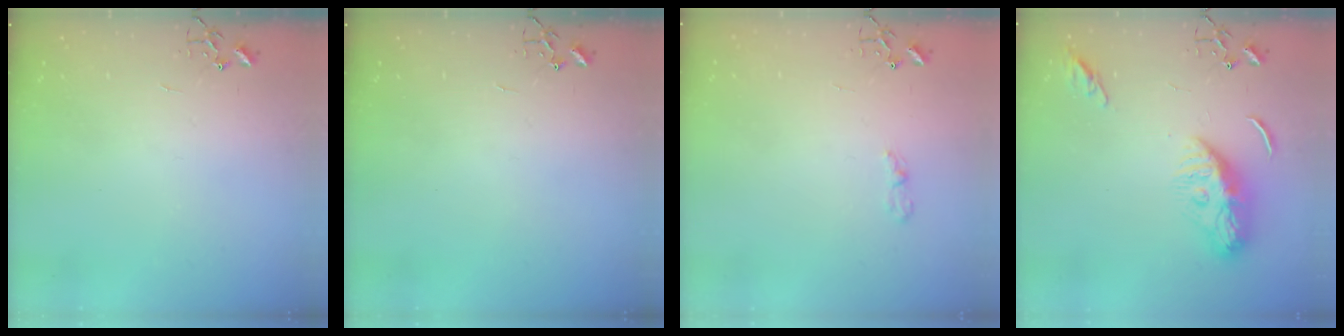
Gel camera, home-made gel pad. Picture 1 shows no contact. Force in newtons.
{"total": 0.0}
{"total": 3.3, "press": 3.3, "slide": 0.5}
{"total": 10.8, "press": 10.7, "slide": 1.0}